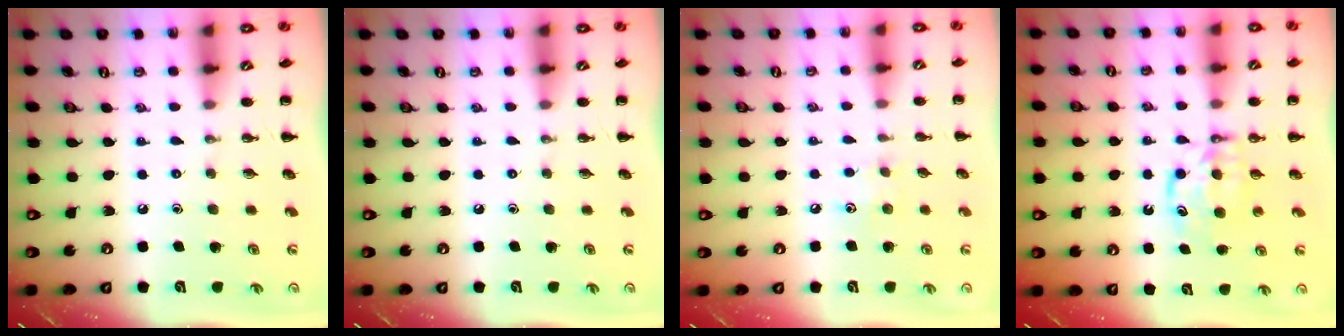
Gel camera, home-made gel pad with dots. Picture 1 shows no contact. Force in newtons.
{"total": 0.0}
{"total": 5.6, "press": 5.5, "slide": 1.3}
{"total": 7.0, "press": 6.9, "slide": 1.0}